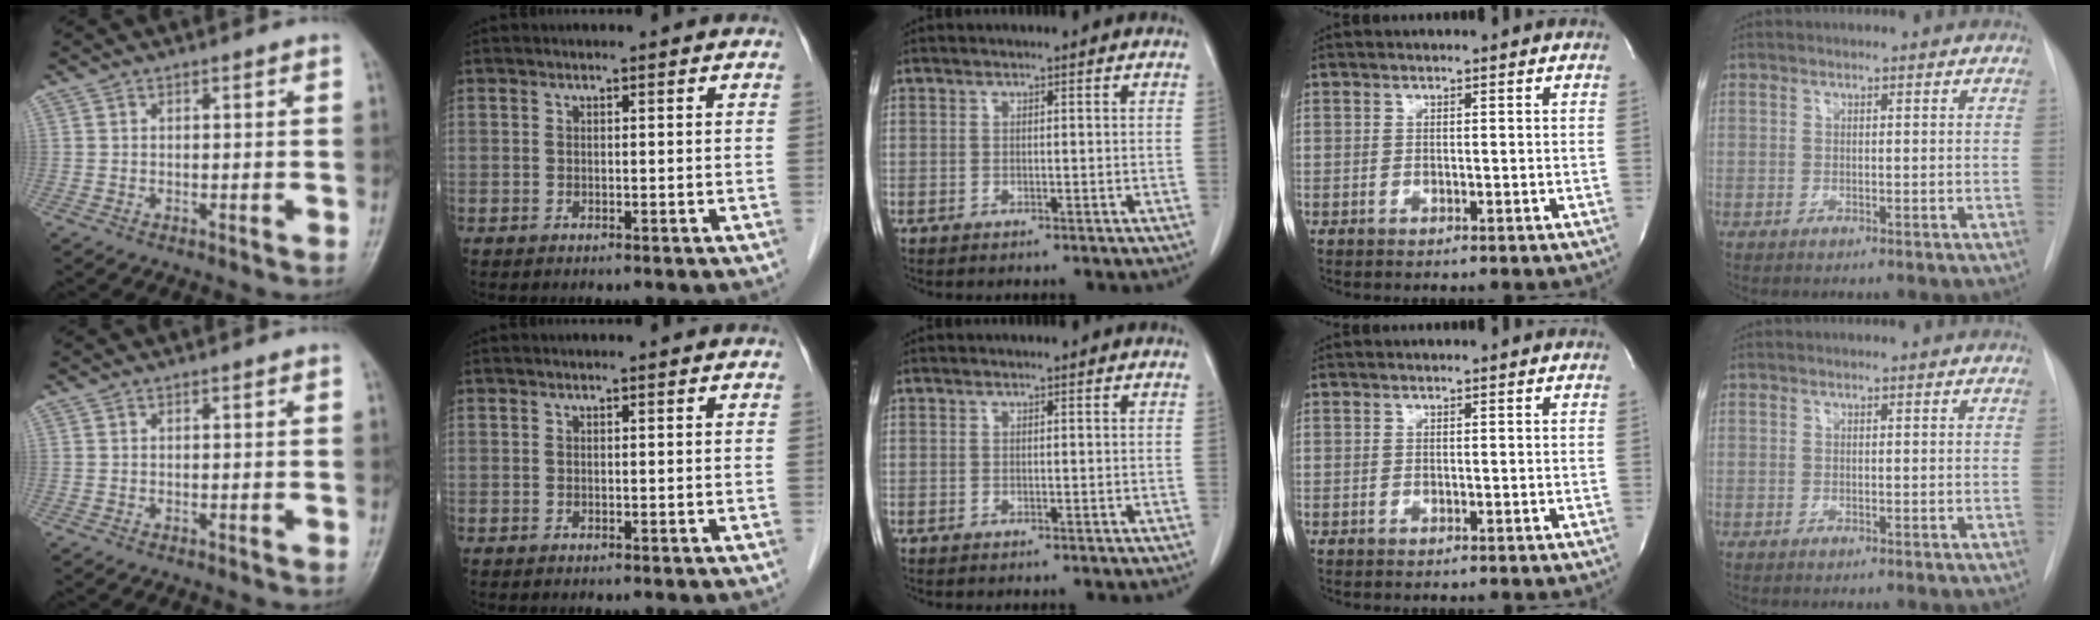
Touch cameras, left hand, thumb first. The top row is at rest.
{}